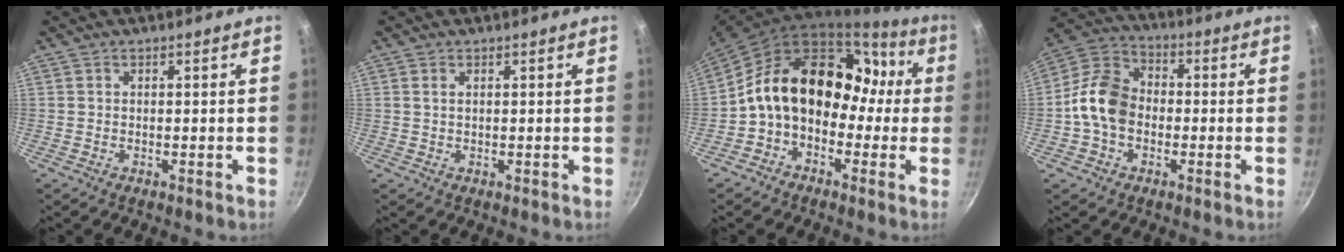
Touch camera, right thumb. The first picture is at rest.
{"total": 0.9, "force": [0.4, 0.4, 0.7], "torque": [-0.012, 0.002, 0.006]}
{"total": 19.2, "force": [-0.1, 14.1, 13.0], "torque": [-0.171, 0.072, -0.012]}
{"total": 11.3, "force": [-1.7, 8.5, 7.3], "torque": [-0.111, 0.032, -0.055]}